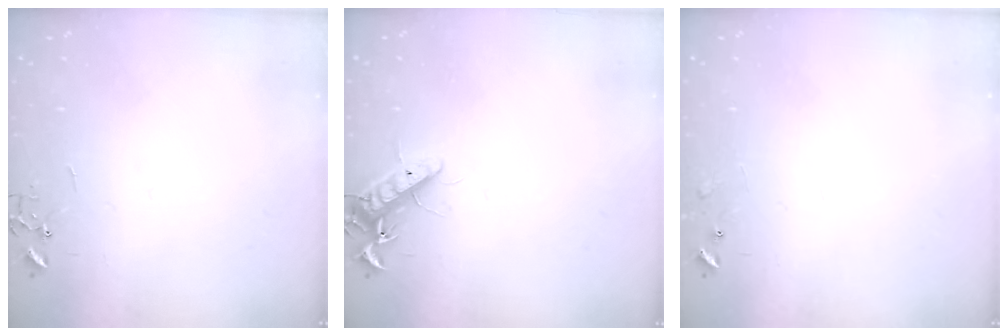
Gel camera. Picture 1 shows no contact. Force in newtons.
{"total": 11.3, "press": 11.2, "slide": 1.5}
{"total": 5.9, "press": 5.9, "slide": 0.9}